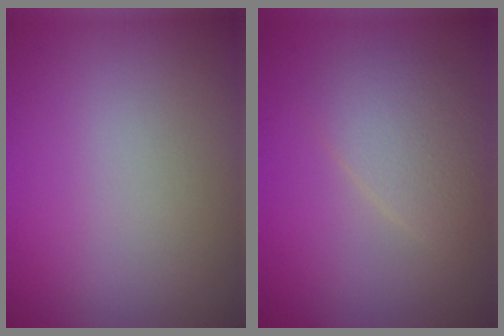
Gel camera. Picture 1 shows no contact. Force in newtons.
{"total": 3.0, "press": 3.0, "slide": 0.0}